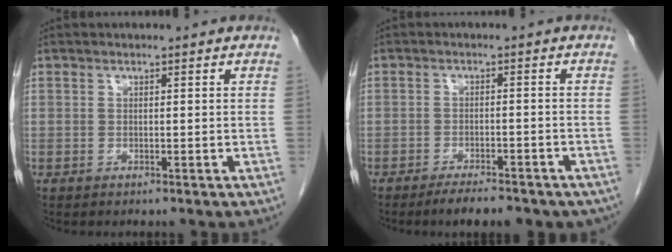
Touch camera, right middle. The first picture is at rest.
{"total": 8.0, "force": [-6.5, 2.4, 4.1], "torque": [-0.044, 0.000, -0.085]}